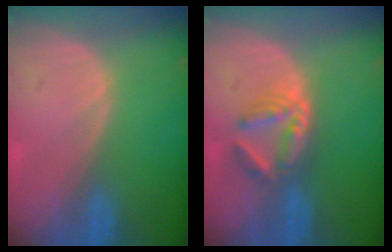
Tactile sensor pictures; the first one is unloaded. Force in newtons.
{"total": 6.0, "press": 5.3, "slide": 2.8}